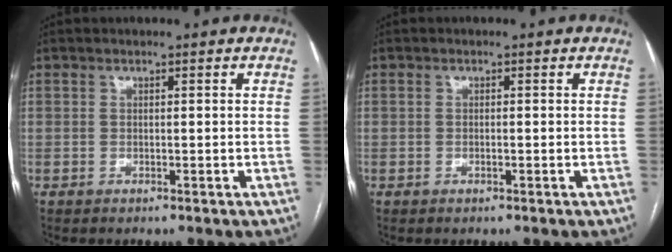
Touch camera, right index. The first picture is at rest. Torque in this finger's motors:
{"motor_torque": [-0.16, -0.01, -0.03, -0.01]}